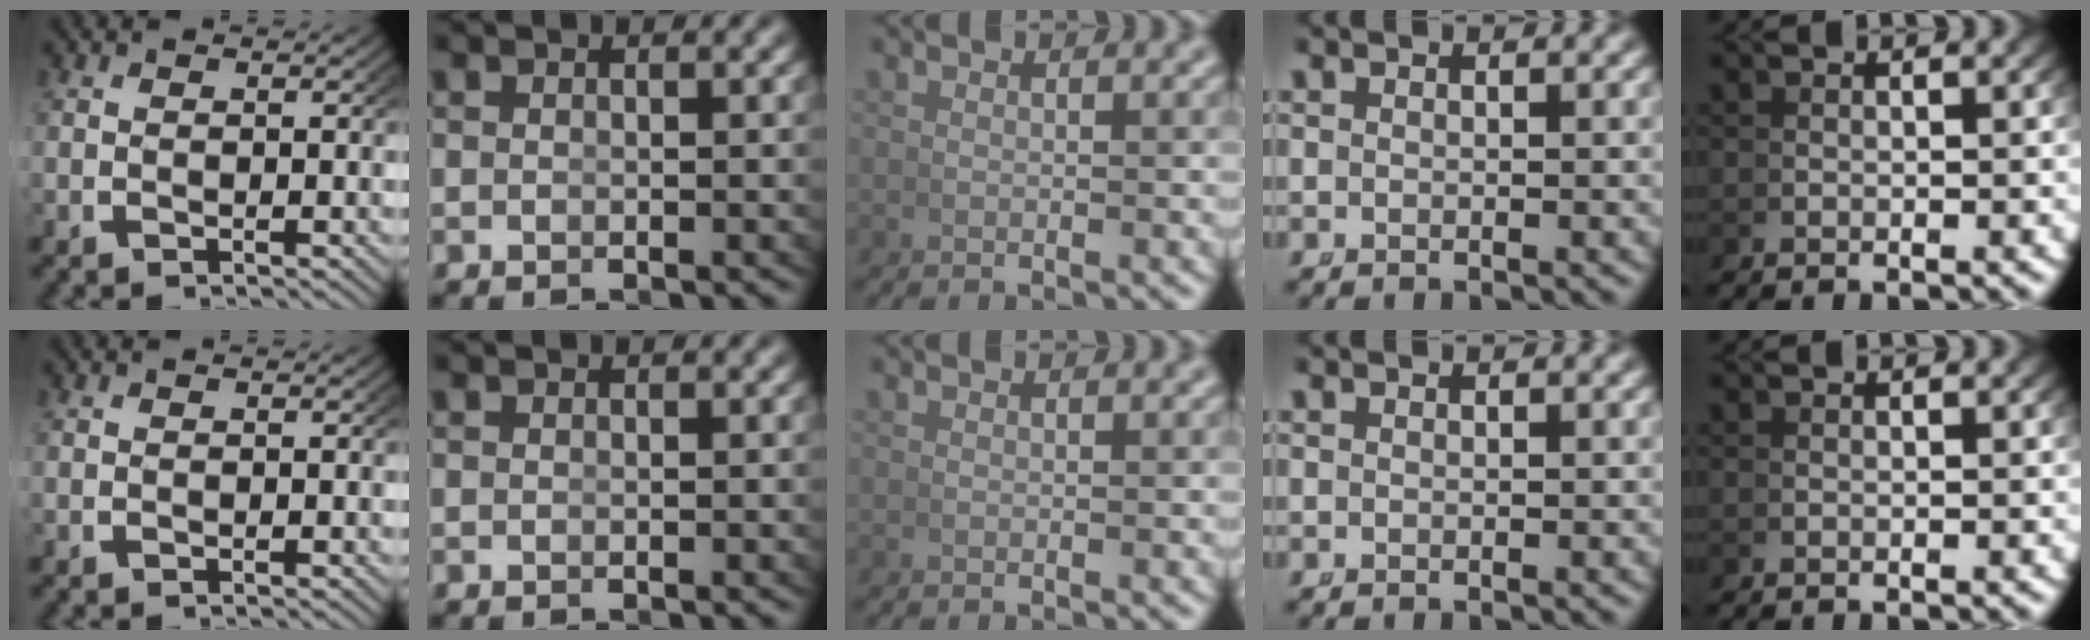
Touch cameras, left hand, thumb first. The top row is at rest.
{}